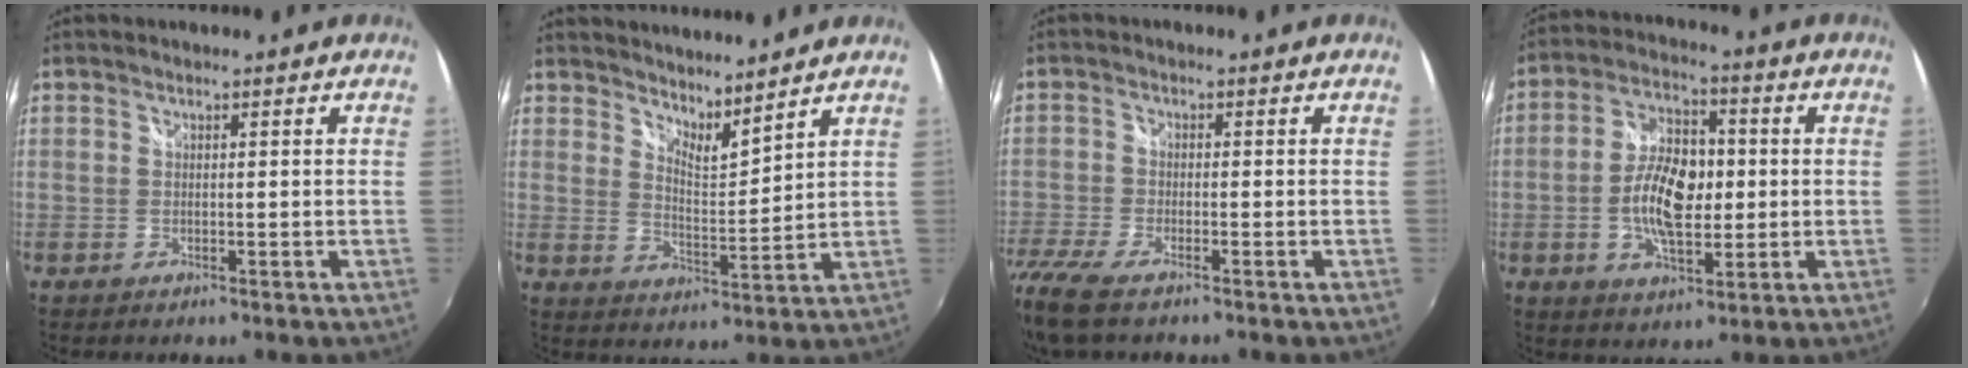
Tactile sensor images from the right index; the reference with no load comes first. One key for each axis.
{"total": 6.1, "fx": 5.7, "fy": 0.9, "fz": 2.0, "tx": -0.029, "ty": -0.014, "tz": 0.093}
{"total": 11.4, "fx": -8.6, "fy": 3.1, "fz": 6.7, "tx": -0.166, "ty": -0.053, "tz": -0.162}
{"total": 11.7, "fx": -0.9, "fy": 6.0, "fz": 10.0, "tx": -0.192, "ty": 0.007, "tz": -0.017}